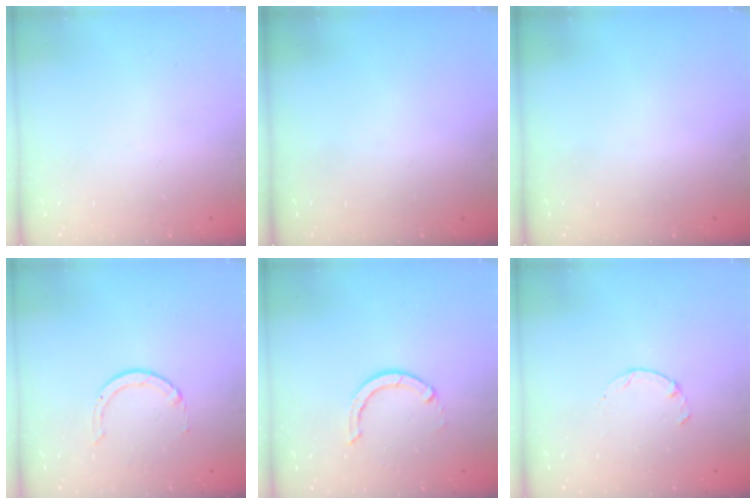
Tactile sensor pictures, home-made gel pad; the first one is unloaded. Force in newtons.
{"total": 0.0}
{"total": 0.0}
{"total": 2.0, "press": 2.0, "slide": 0.2}
{"total": 3.7, "press": 3.7, "slide": 0.3}
{"total": 1.3, "press": 1.2, "slide": 0.4}